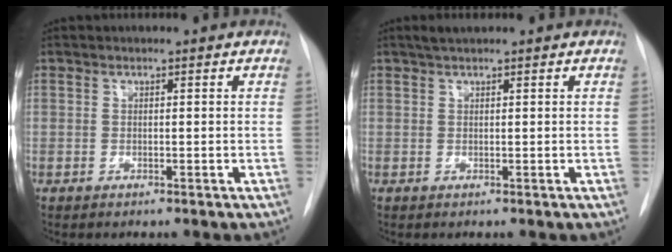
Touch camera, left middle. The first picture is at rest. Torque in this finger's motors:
{"motor_torque": [0.16, -0.15, 0.01, 0.00]}